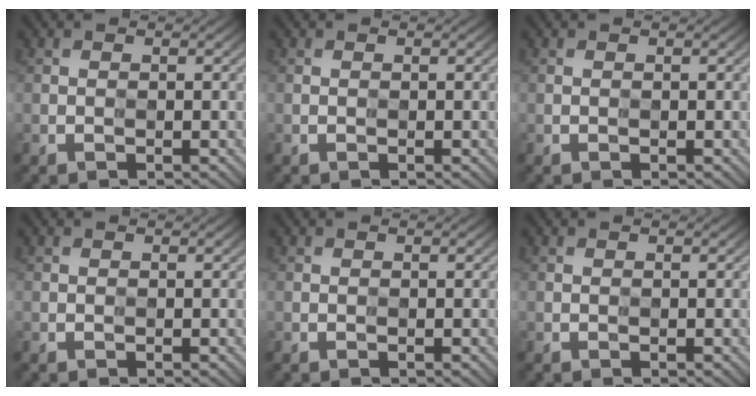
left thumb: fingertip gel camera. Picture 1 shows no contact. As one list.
[{"total": 0.0}, {"total": 0.0}, {"total": 0.0}, {"total": 0.0}, {"total": 0.0}]